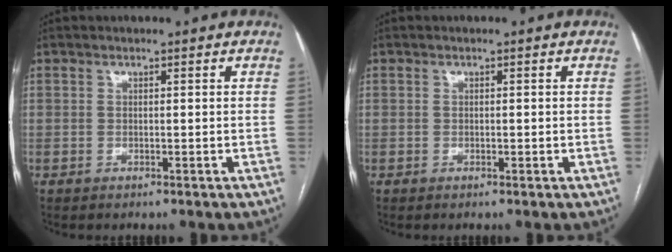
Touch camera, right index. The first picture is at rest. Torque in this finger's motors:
{"motor_torque": [-0.27, 0.19, -0.04, 0.00]}